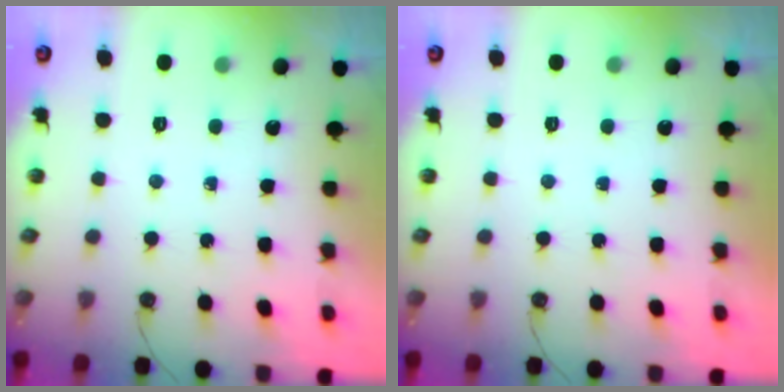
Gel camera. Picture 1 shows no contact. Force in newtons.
{"total": 0.0}